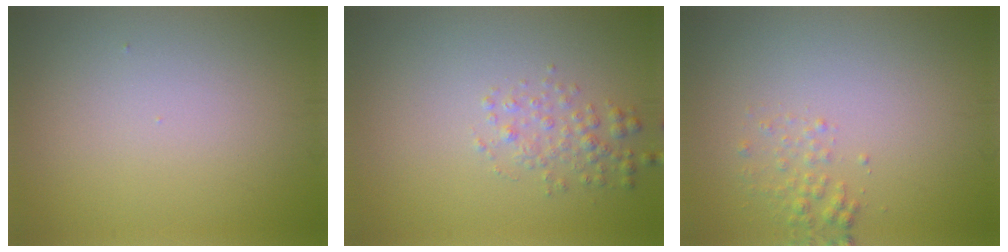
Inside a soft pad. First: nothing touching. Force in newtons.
{"total": 1.8, "press": 1.8, "slide": 0.0}
{"total": 1.3, "press": 1.3, "slide": 0.1}